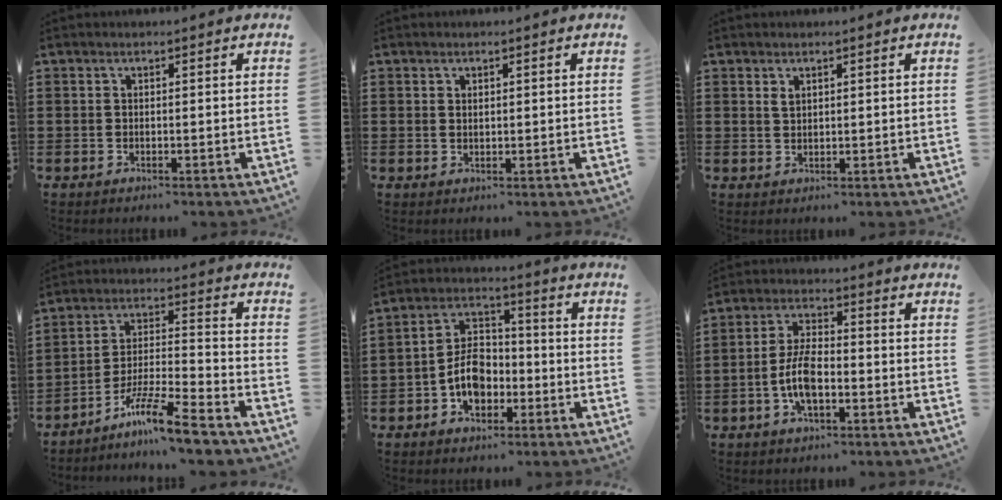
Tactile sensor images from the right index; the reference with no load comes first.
{"total": 0.7, "force": [0.5, 0.3, 0.3], "torque": [-0.008, 0.002, 0.010]}
{"total": 1.1, "force": [0.8, 0.5, 0.7], "torque": [-0.015, 0.003, 0.014]}
{"total": 9.7, "force": [-8.2, 0.1, 5.3], "torque": [-0.098, 0.010, -0.159]}
{"total": 6.9, "force": [-2.3, 4.7, 4.5], "torque": [-0.094, 0.004, -0.047]}
{"total": 6.8, "force": [-2.0, 2.8, 5.8], "torque": [-0.133, -0.001, -0.044]}